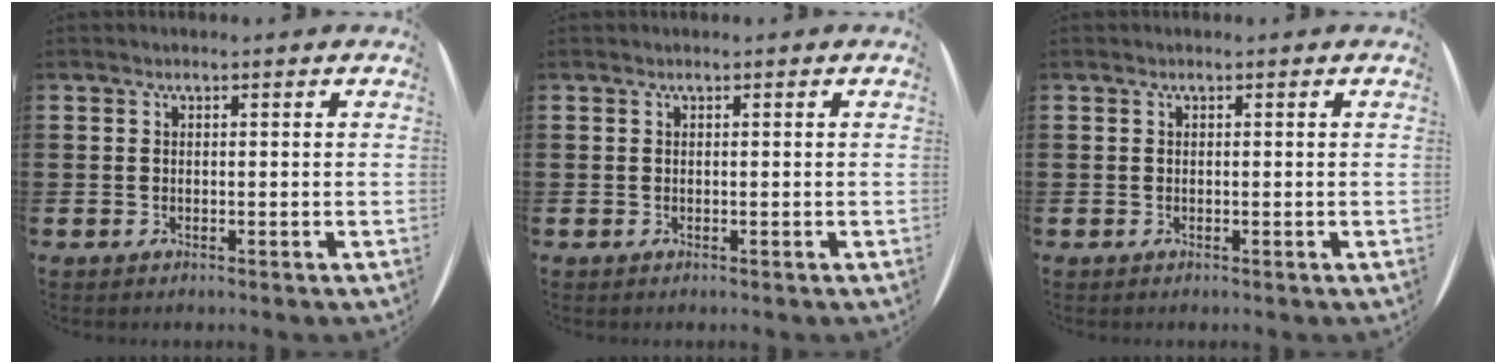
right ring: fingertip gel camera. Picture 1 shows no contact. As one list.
[{"total": 0.0}, {"total": 0.0}]